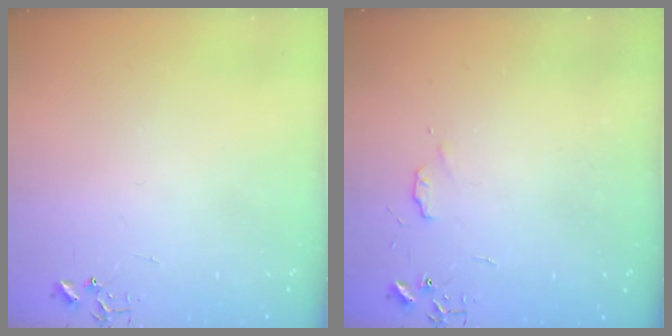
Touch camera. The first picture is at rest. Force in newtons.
{"total": 4.7, "press": 4.6, "slide": 0.7}